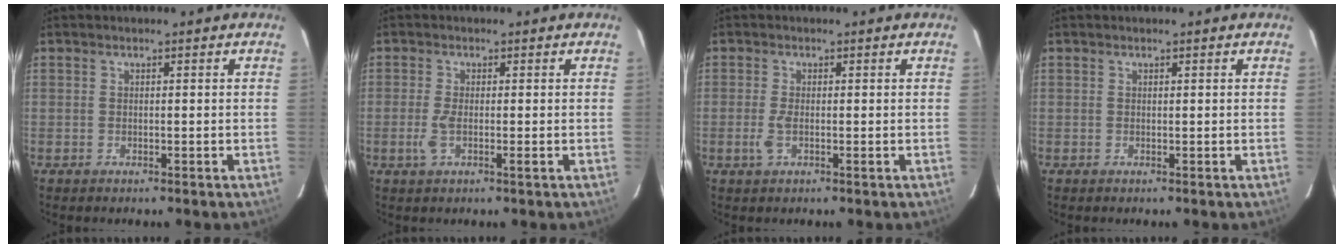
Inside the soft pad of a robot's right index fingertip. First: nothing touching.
{"total": 2.9, "force": [-0.7, 0.5, 2.7], "torque": [-0.056, -0.005, -0.012]}
{"total": 2.2, "force": [-0.5, 0.6, 2.0], "torque": [-0.046, -0.004, -0.009]}
{"total": 0.0}